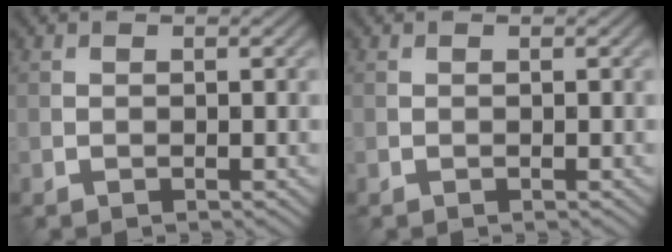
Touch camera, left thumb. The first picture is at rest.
{"total": 0.0}